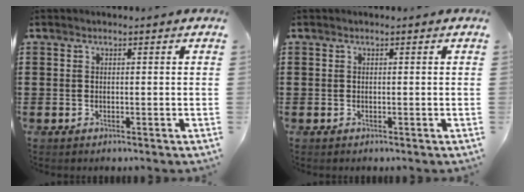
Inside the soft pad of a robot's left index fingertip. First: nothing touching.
{"total": 0.0}